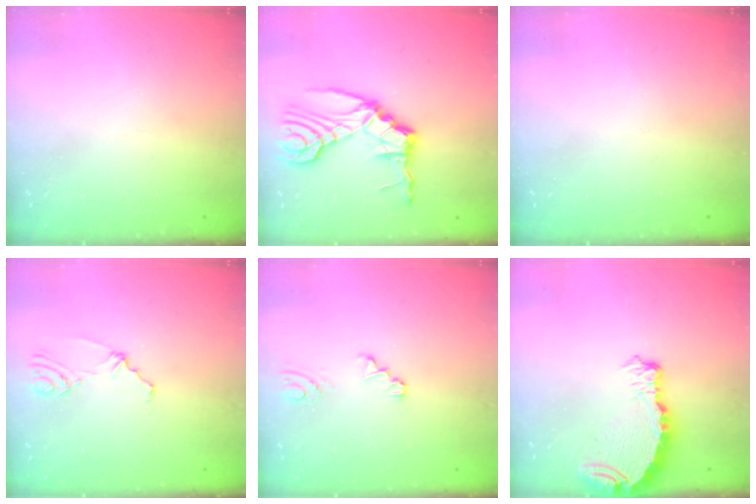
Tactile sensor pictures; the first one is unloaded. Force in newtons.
{"total": 11.0, "press": 11.0, "slide": 0.6}
{"total": 0.0}
{"total": 2.3, "press": 1.7, "slide": 1.5}
{"total": 0.0}
{"total": 7.9, "press": 7.9, "slide": 0.9}